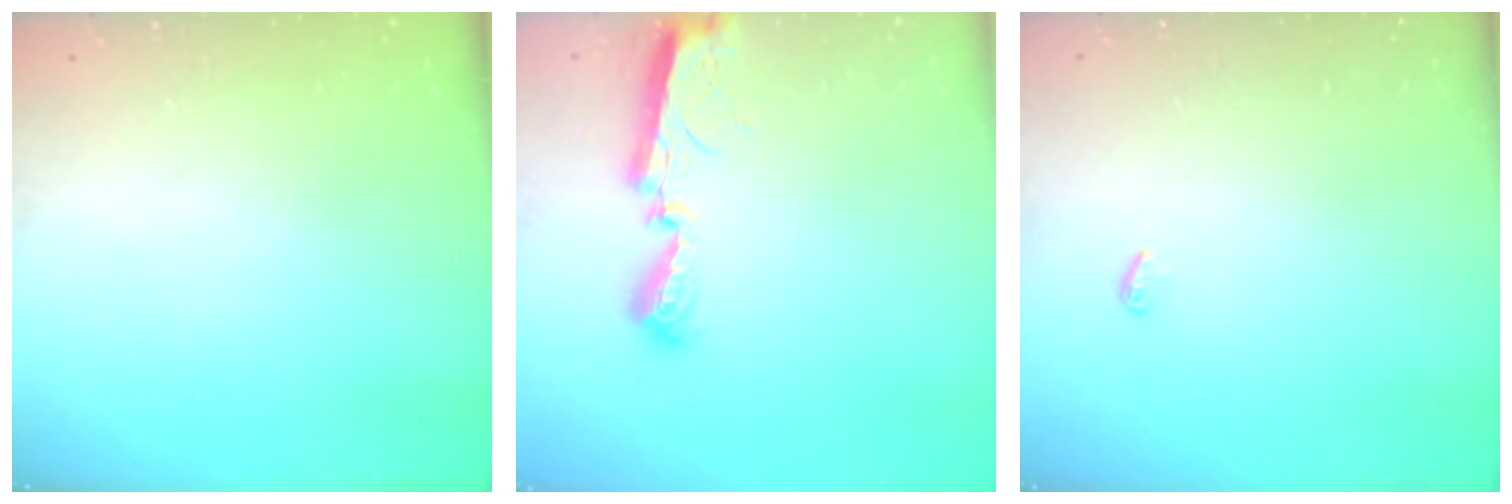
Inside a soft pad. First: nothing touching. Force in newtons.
{"total": 9.1, "press": 9.1, "slide": 0.6}
{"total": 3.6, "press": 3.6, "slide": 0.4}